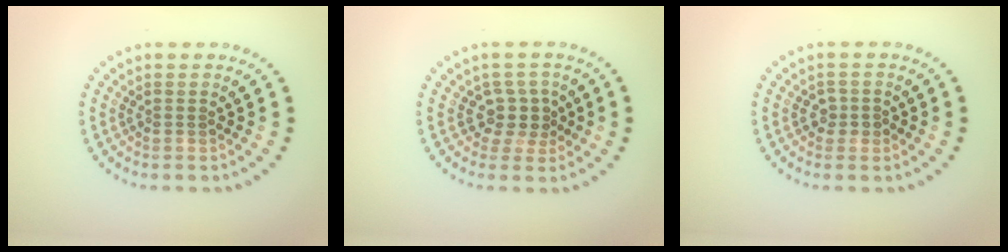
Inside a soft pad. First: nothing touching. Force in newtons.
{"total": 2.4, "press": 1.8, "slide": 1.7}
{"total": 1.3, "press": 1.2, "slide": 0.3}